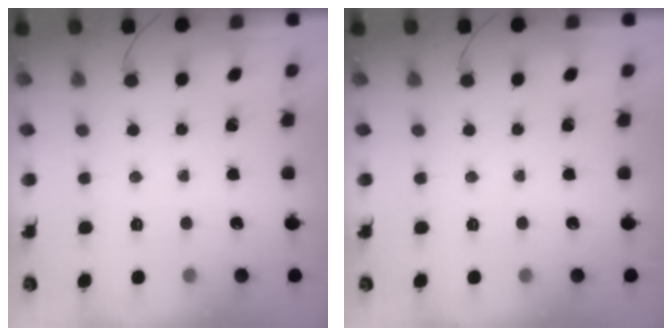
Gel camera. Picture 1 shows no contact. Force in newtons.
{"total": 0.0}